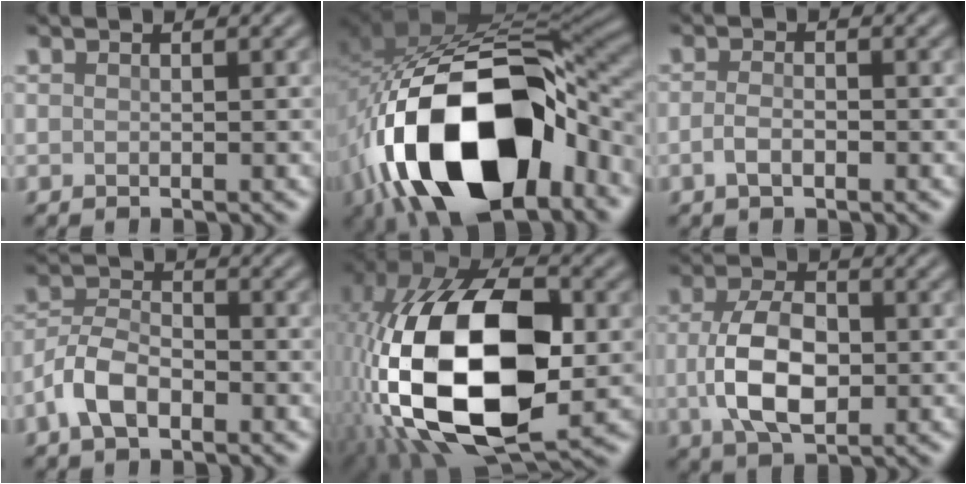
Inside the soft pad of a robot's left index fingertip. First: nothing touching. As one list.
[{"total": 18.2, "force": [-7.0, 10.0, 13.5], "torque": [-0.233, -0.033, -0.107]}, {"total": 1.5, "force": [-0.7, 0.7, 1.2], "torque": [-0.027, 0.001, -0.018]}, {"total": 4.2, "force": [-2.2, 2.3, 2.7], "torque": [-0.050, 0.009, -0.053]}, {"total": 18.2, "force": [-2.1, 10.5, 14.8], "torque": [-0.313, -0.001, -0.040]}, {"total": 6.7, "force": [-0.4, 4.1, 5.4], "torque": [-0.116, -0.003, -0.009]}]